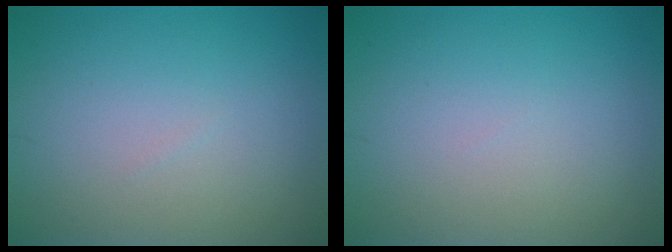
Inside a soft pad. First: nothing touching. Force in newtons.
{"total": 0.0}